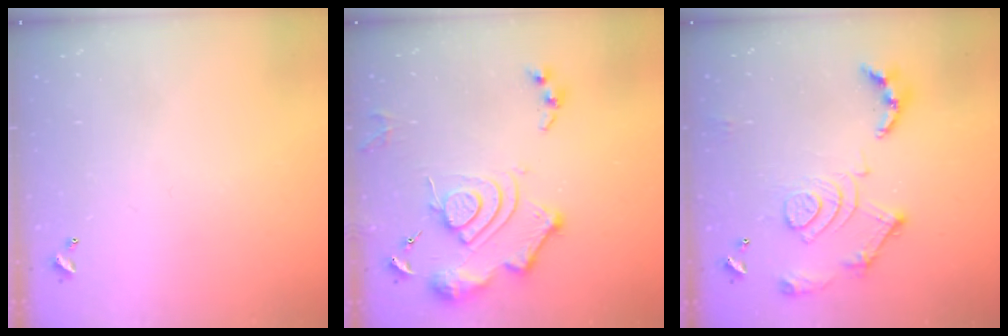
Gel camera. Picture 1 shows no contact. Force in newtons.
{"total": 15.2, "press": 15.1, "slide": 1.7}
{"total": 16.8, "press": 16.7, "slide": 1.6}